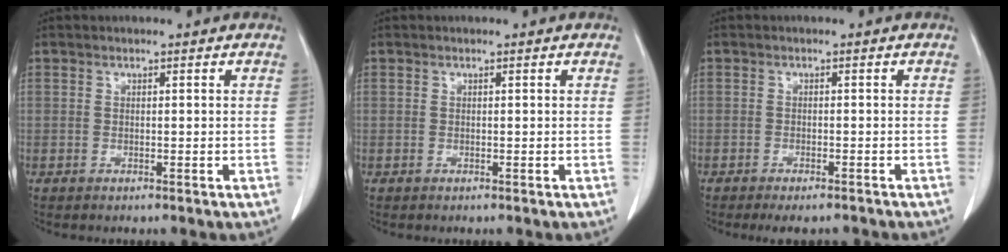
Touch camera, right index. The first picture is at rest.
{"total": 0.0}
{"total": 4.4, "force": [-3.8, 1.3, 1.8], "torque": [-0.016, -0.006, -0.051]}